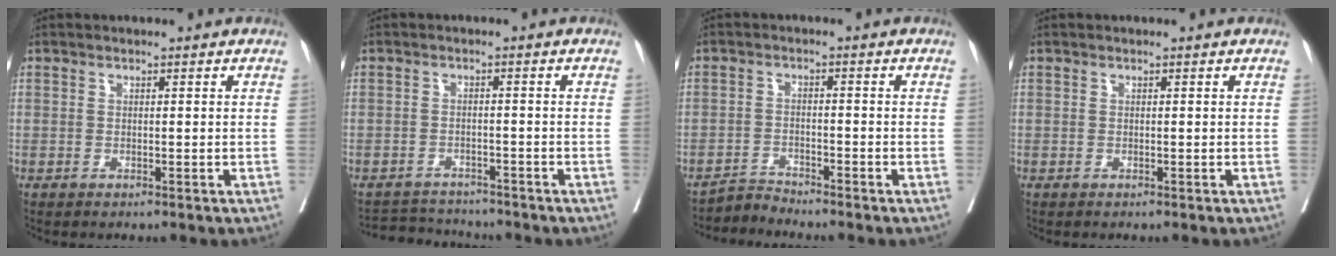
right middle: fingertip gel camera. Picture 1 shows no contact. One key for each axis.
{"total": 5.1, "fx": -5.1, "fy": 0.7, "fz": -0.3, "tx": 0.005, "ty": 0.004, "tz": -0.081}
{"total": 2.7, "fx": -2.4, "fy": -0.5, "fz": -1.1, "tx": 0.030, "ty": -0.011, "tz": -0.041}
{"total": 0.0}